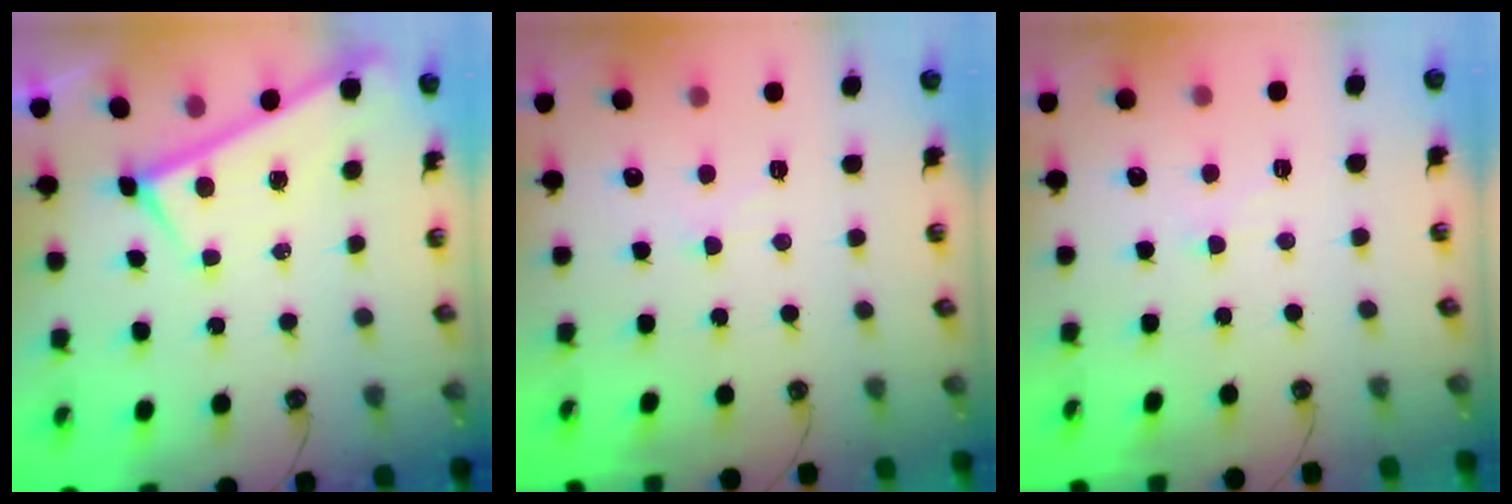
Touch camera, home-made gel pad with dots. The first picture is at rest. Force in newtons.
{"total": 1.5, "press": 1.4, "slide": 0.4}
{"total": 2.0, "press": 2.0, "slide": 0.2}